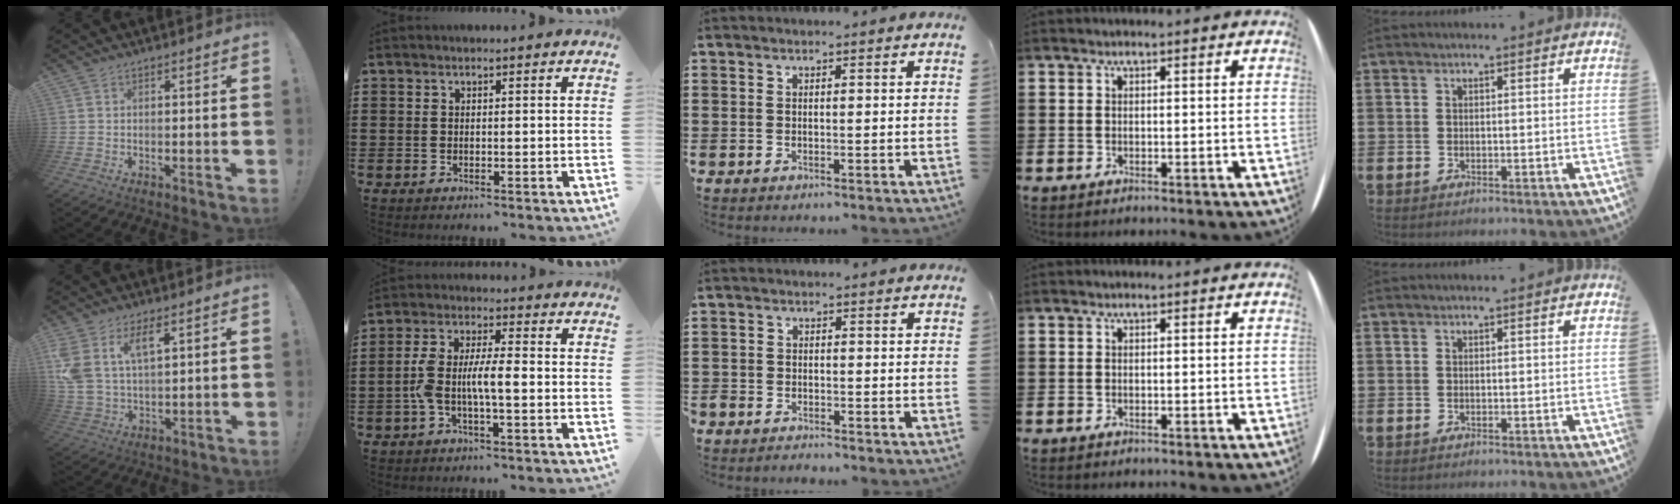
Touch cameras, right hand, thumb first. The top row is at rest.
{"thumb": {"total": 9.2, "force": [5.1, 4.4, 6.3], "torque": [-0.133, -0.017, 0.093]}, "index": {"total": 6.2, "force": [-1.6, 1.7, 5.7], "torque": [-0.135, -0.008, -0.039]}, "middle": {"total": 2.2, "force": [-2.2, 0.3, -0.2], "torque": [-0.002, 0.001, -0.049]}}